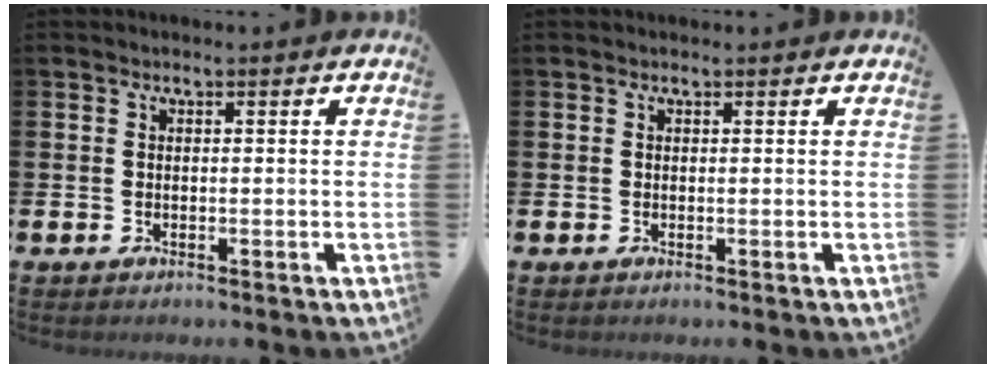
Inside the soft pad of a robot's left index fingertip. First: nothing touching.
{"total": 0.0}